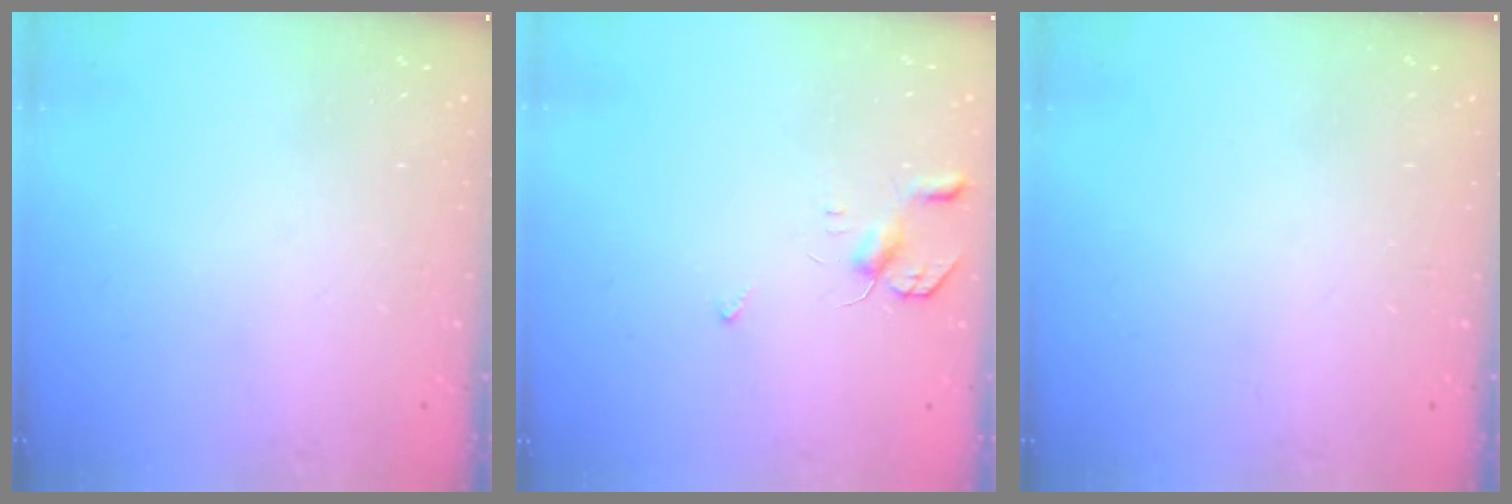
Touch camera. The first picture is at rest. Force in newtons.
{"total": 3.9, "press": 3.8, "slide": 0.7}
{"total": 0.0}